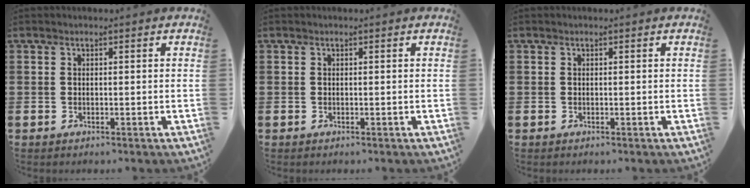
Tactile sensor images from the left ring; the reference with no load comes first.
{"total": 0.0}
{"total": 0.0}